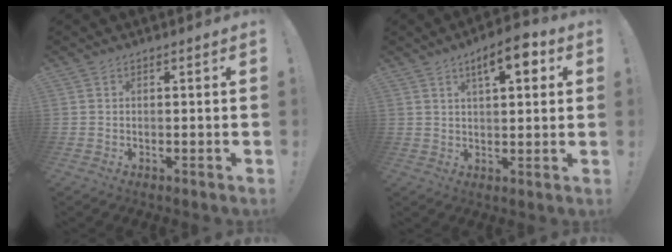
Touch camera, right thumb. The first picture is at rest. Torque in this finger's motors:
{"motor_torque": [0.09, 0.09, 0.09, 0.10, 0.02]}